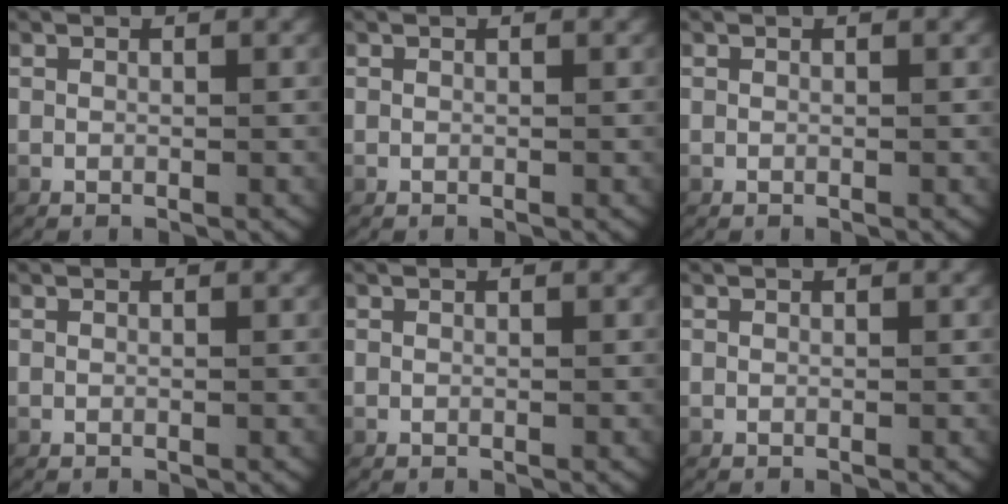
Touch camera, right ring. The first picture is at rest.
{"total": 0.0}
{"total": 0.0}
{"total": 0.0}
{"total": 0.0}
{"total": 0.0}